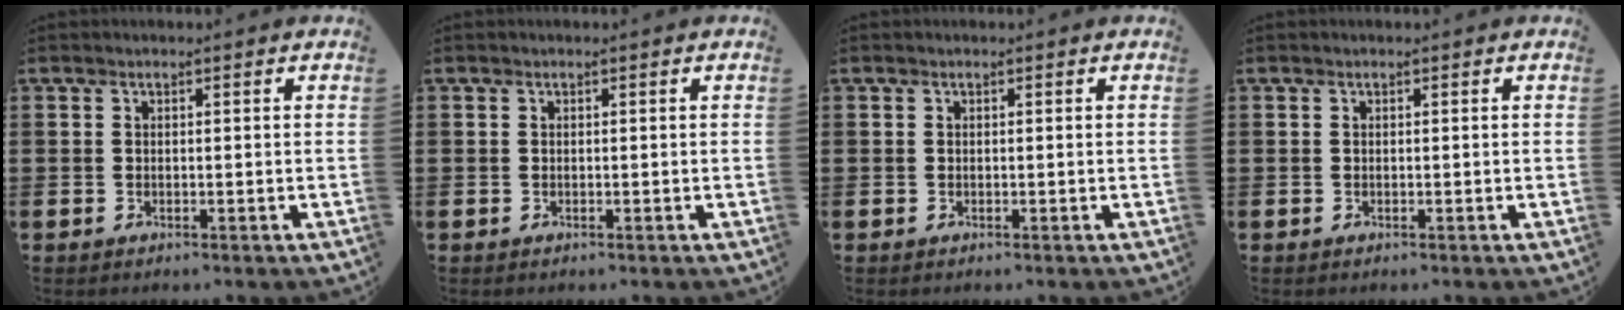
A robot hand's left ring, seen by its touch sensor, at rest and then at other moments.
{"total": 0.0}
{"total": 0.0}
{"total": 0.0}